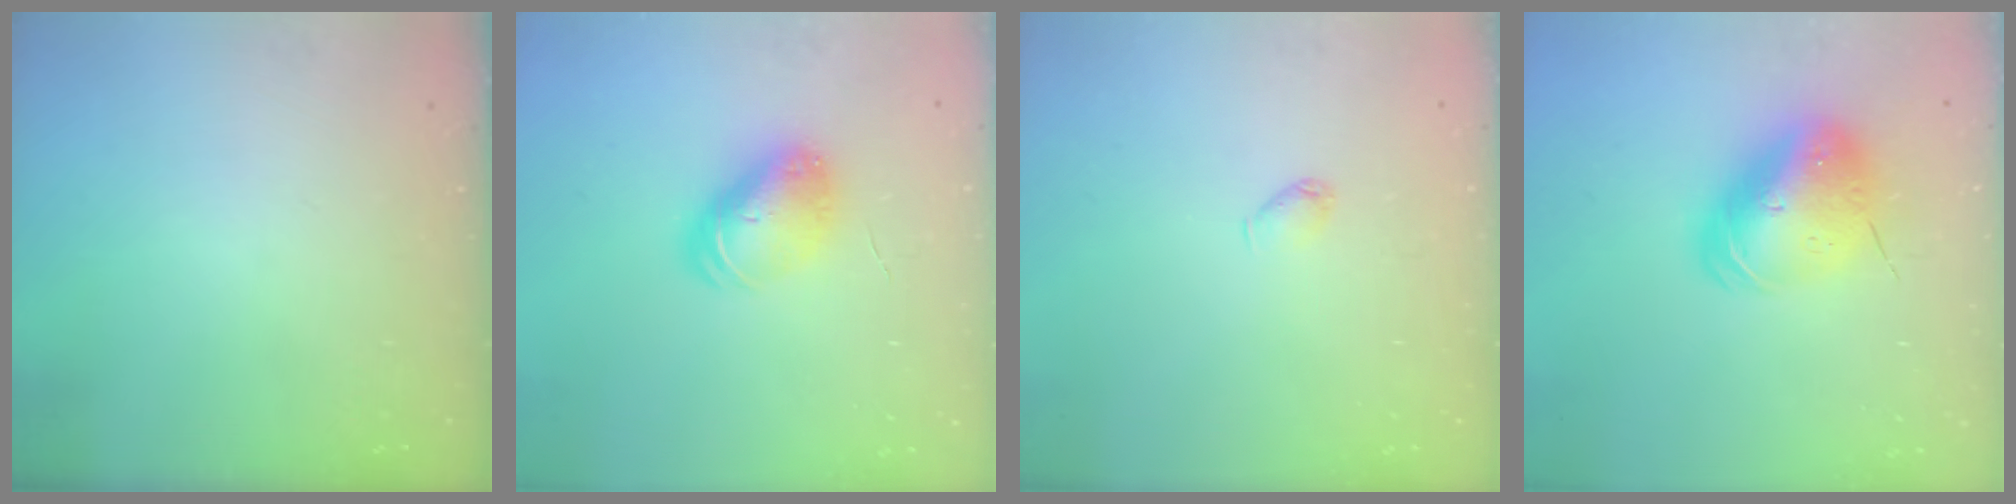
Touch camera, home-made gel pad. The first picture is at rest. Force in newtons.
{"total": 10.2, "press": 10.2, "slide": 1.2}
{"total": 2.8, "press": 2.8, "slide": 0.4}
{"total": 14.7, "press": 14.4, "slide": 2.9}